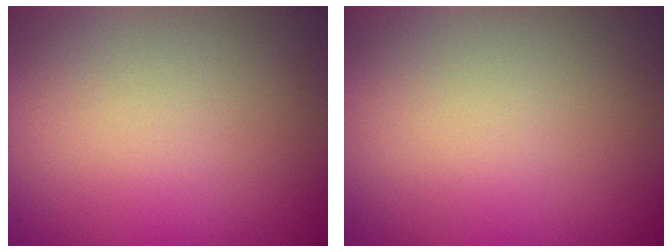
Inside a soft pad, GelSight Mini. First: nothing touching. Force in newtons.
{"total": 0.0}